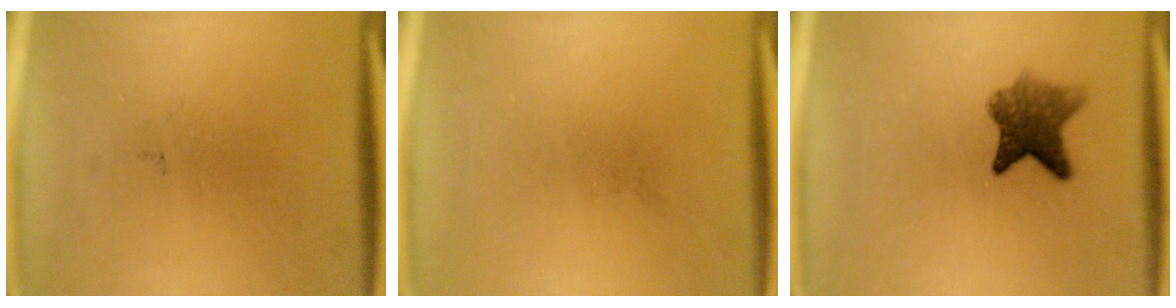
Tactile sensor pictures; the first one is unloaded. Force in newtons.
{"total": 0.0}
{"total": 6.2}